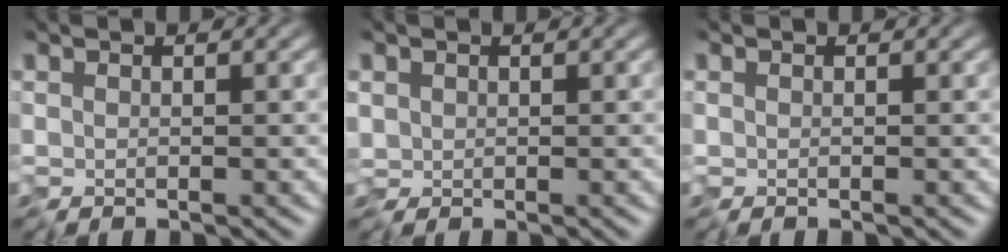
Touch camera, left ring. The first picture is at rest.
{"total": 1.1, "force": [0.2, 1.0, 0.3], "torque": [-0.015, 0.001, 0.005]}
{"total": 0.0}